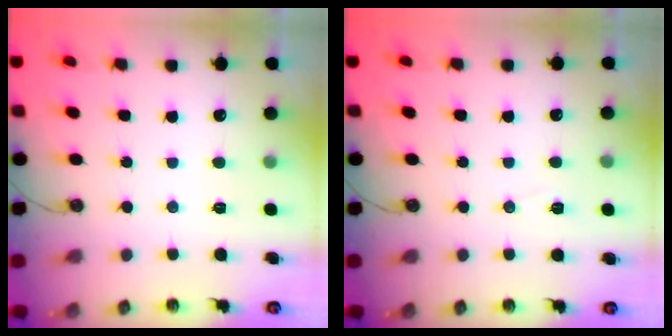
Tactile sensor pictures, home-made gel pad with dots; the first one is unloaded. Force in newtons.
{"total": 6.2, "press": 4.2, "slide": 4.6}